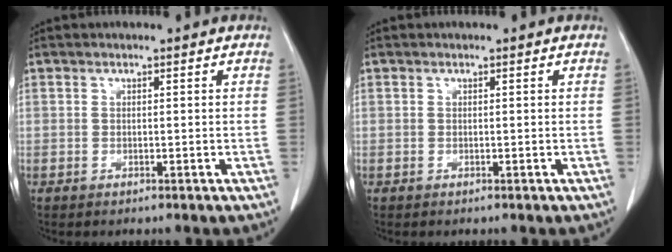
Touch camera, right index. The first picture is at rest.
{"total": 0.0}